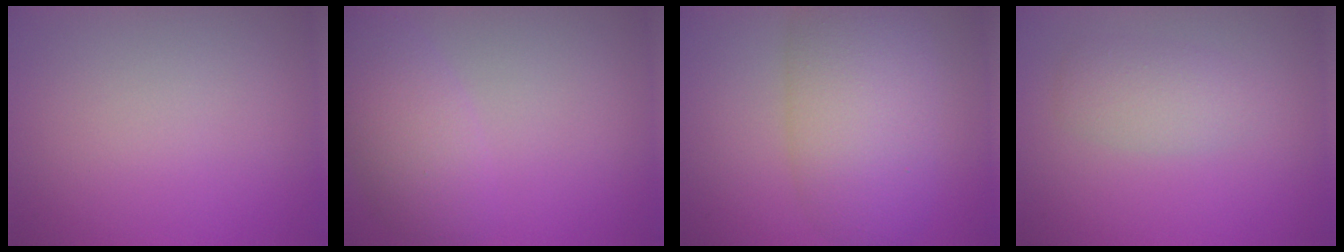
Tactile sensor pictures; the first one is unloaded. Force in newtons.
{"total": 4.2, "press": 4.2, "slide": 0.2}
{"total": 8.1, "press": 8.1, "slide": 0.4}
{"total": 2.6, "press": 2.6, "slide": 0.3}